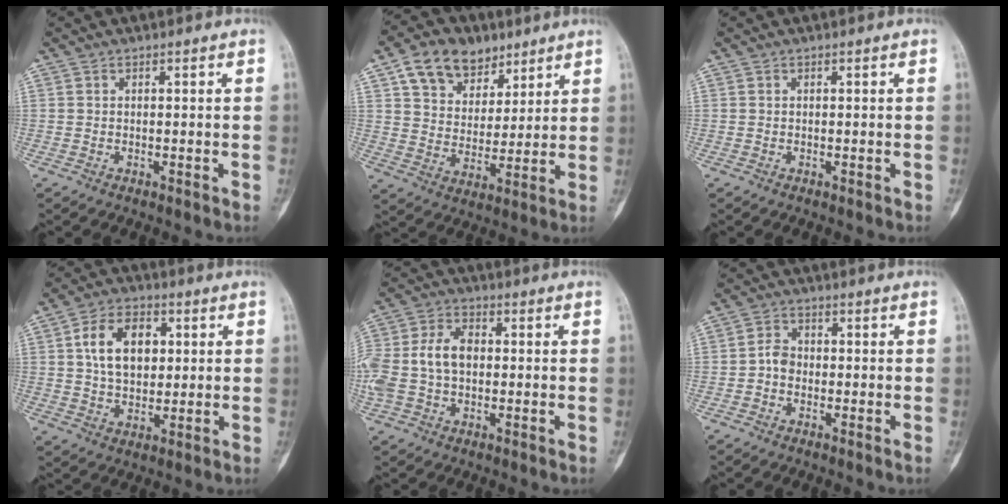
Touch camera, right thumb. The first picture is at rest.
{"total": 13.6, "force": [8.0, 9.2, 5.9], "torque": [-0.068, -0.021, 0.141]}
{"total": 0.0}
{"total": 11.5, "force": [2.6, 7.6, 8.2], "torque": [-0.115, -0.001, 0.043]}
{"total": 12.7, "force": [0.0, 8.6, 9.3], "torque": [-0.211, 0.027, 0.001]}
{"total": 2.9, "force": [-0.7, 2.3, 1.6], "torque": [-0.019, 0.012, -0.024]}